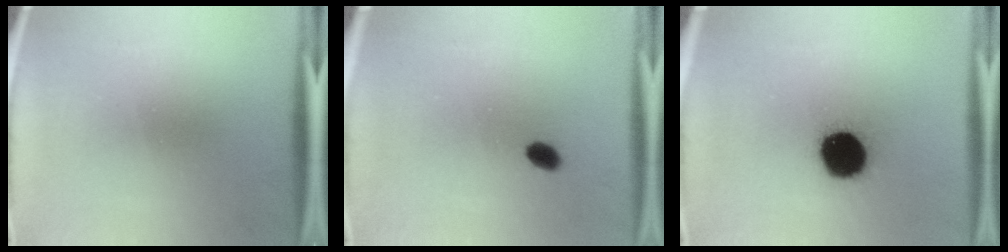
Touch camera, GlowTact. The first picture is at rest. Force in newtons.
{"total": 2.4}
{"total": 16.0}